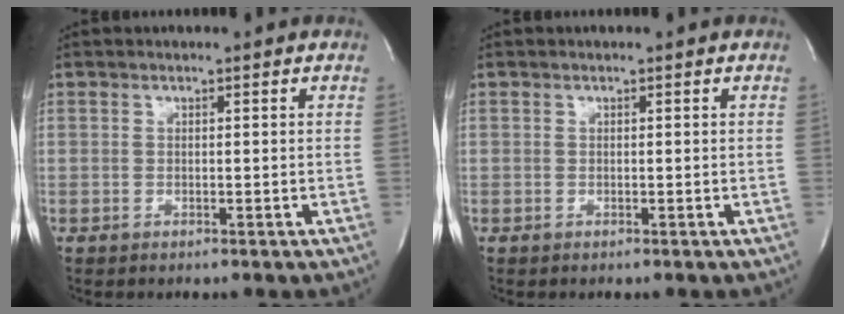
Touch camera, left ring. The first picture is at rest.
{"total": 0.0}